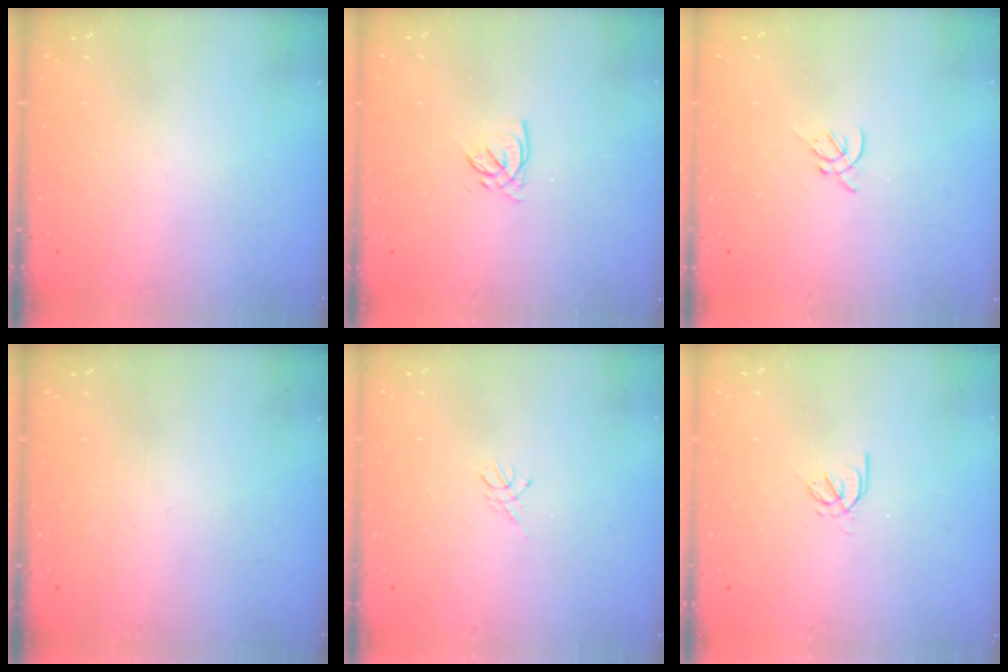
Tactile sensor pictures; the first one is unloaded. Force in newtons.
{"total": 2.8, "press": 2.8, "slide": 0.1}
{"total": 2.2, "press": 2.1, "slide": 0.6}
{"total": 0.0}
{"total": 3.0, "press": 2.9, "slide": 0.6}
{"total": 1.7, "press": 1.6, "slide": 0.5}